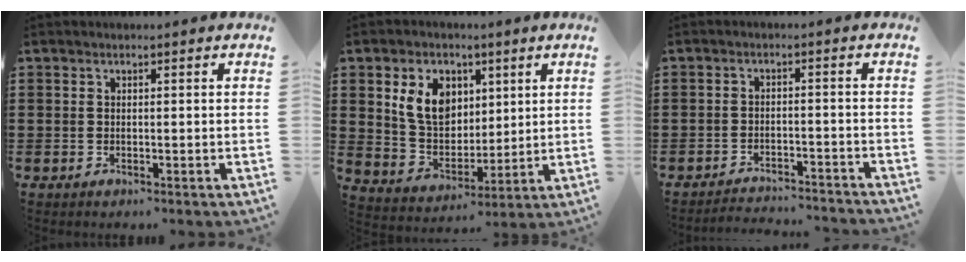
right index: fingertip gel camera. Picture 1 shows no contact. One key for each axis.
{"total": 8.5, "fx": 3.1, "fy": 6.4, "fz": 4.6, "tx": -0.109, "ty": 0.012, "tz": 0.053}
{"total": 3.0, "fx": -3.0, "fy": 0.1, "fz": 0.1, "tx": -0.008, "ty": 0.000, "tz": -0.064}